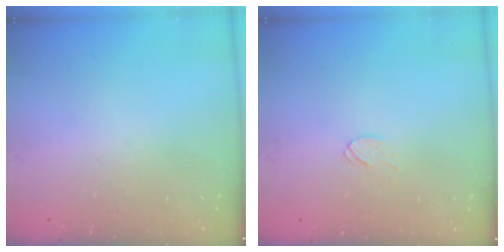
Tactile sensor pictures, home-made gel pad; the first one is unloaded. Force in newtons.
{"total": 3.4, "press": 3.4, "slide": 0.2}